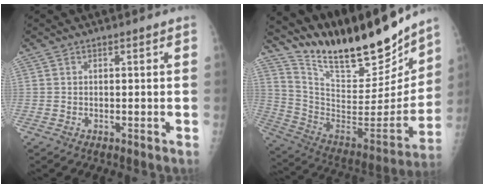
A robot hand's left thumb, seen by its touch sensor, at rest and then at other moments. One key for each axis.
{"total": 27.4, "fx": 22.3, "fy": 7.5, "fz": 14.0, "tx": -0.198, "ty": -0.098, "tz": 0.360}